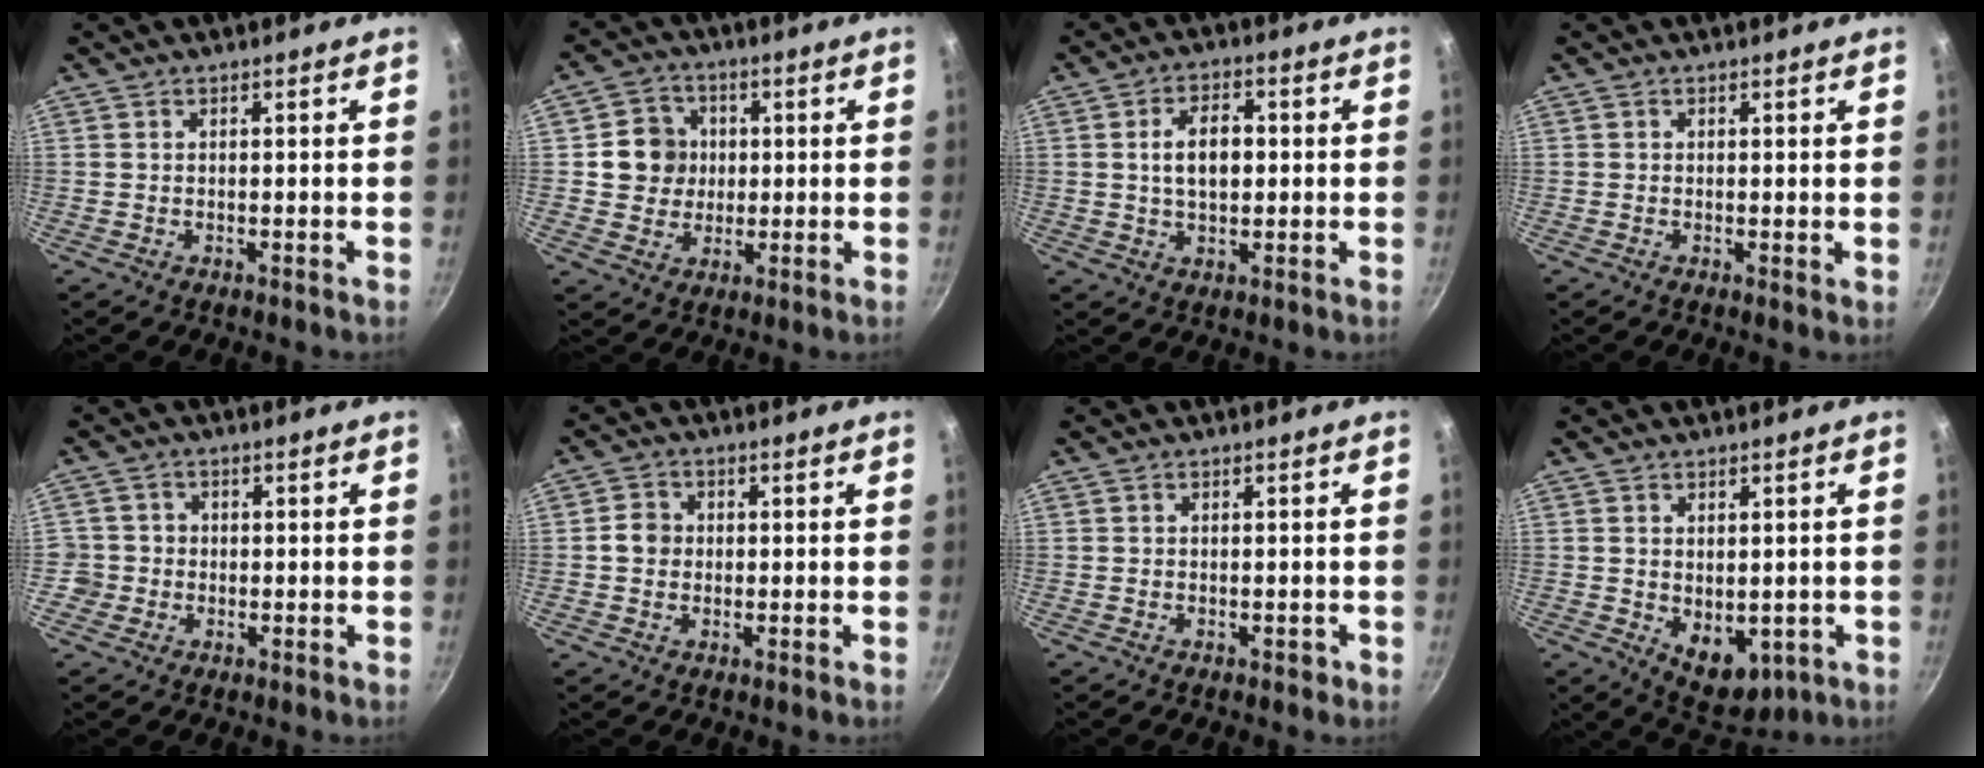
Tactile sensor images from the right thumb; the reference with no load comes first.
{"total": 7.9, "force": [1.0, 7.4, 2.7], "torque": [-0.007, 0.007, 0.012]}
{"total": 7.4, "force": [0.7, 4.5, 5.9], "torque": [-0.083, 0.011, 0.009]}
{"total": 1.0, "force": [0.3, 0.5, 0.8], "torque": [-0.012, -0.002, 0.001]}
{"total": 3.8, "force": [-0.8, 3.7, 0.5], "torque": [0.016, 0.013, -0.017]}
{"total": 3.6, "force": [-0.1, 3.2, 1.5], "torque": [-0.009, 0.009, -0.009]}
{"total": 1.1, "force": [-0.5, 0.7, 0.7], "torque": [-0.002, 0.008, -0.005]}
{"total": 8.1, "force": [-1.0, 5.4, 5.9], "torque": [-0.060, -0.014, 0.005]}